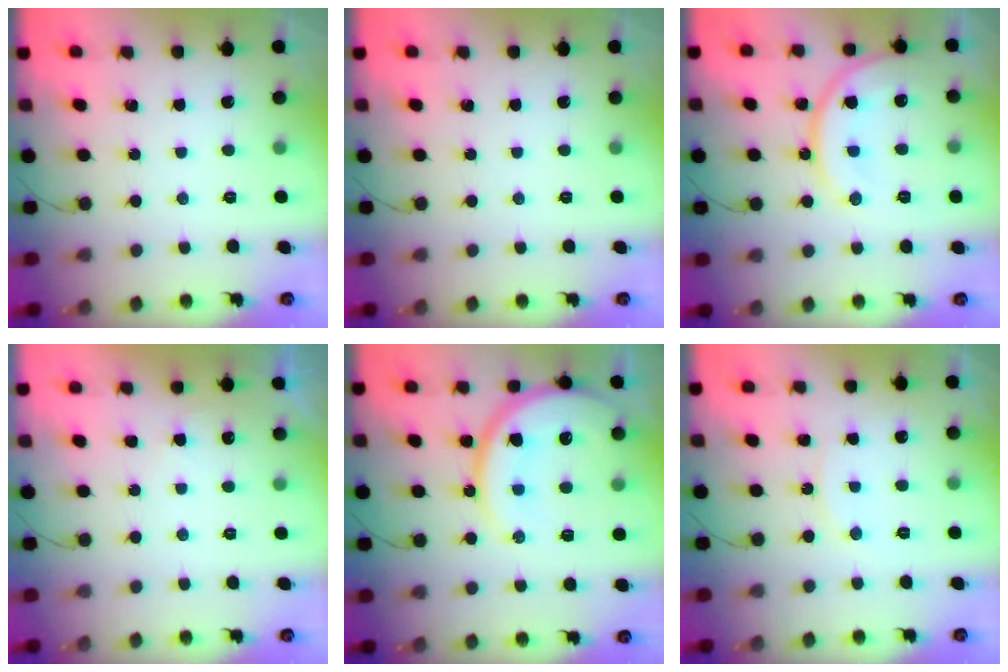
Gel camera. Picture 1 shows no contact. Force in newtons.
{"total": 0.0}
{"total": 14.6, "press": 14.5, "slide": 1.7}
{"total": 3.0, "press": 3.0, "slide": 0.0}
{"total": 18.1, "press": 18.0, "slide": 2.0}
{"total": 5.9, "press": 5.9, "slide": 0.7}